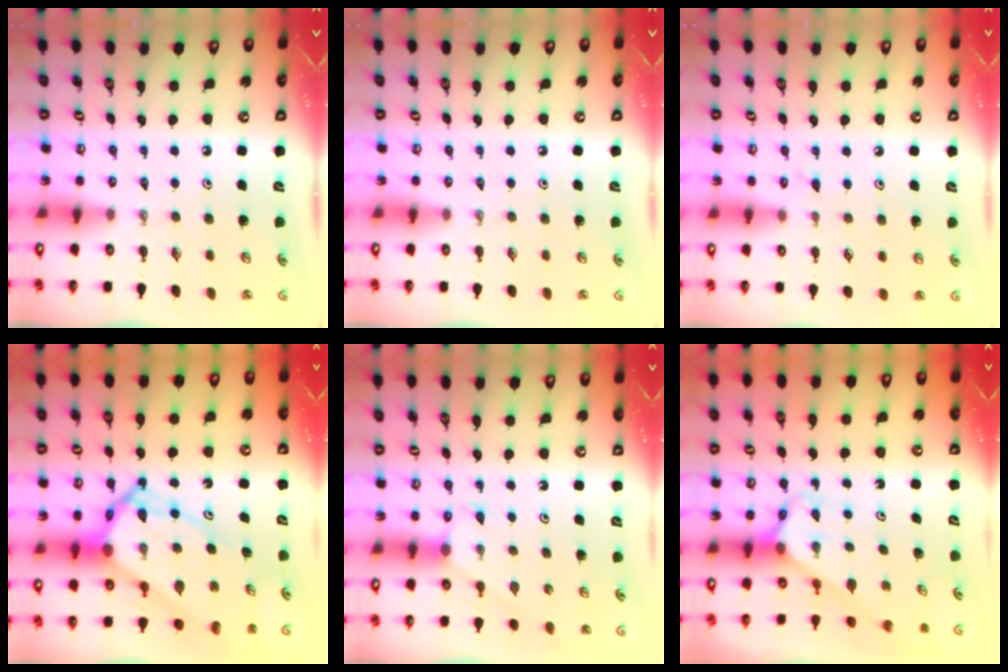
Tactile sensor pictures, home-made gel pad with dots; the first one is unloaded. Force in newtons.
{"total": 0.0}
{"total": 7.0, "press": 7.0, "slide": 0.7}
{"total": 13.1, "press": 13.1, "slide": 1.4}
{"total": 2.9, "press": 2.9, "slide": 0.3}
{"total": 3.0, "press": 3.0, "slide": 0.2}